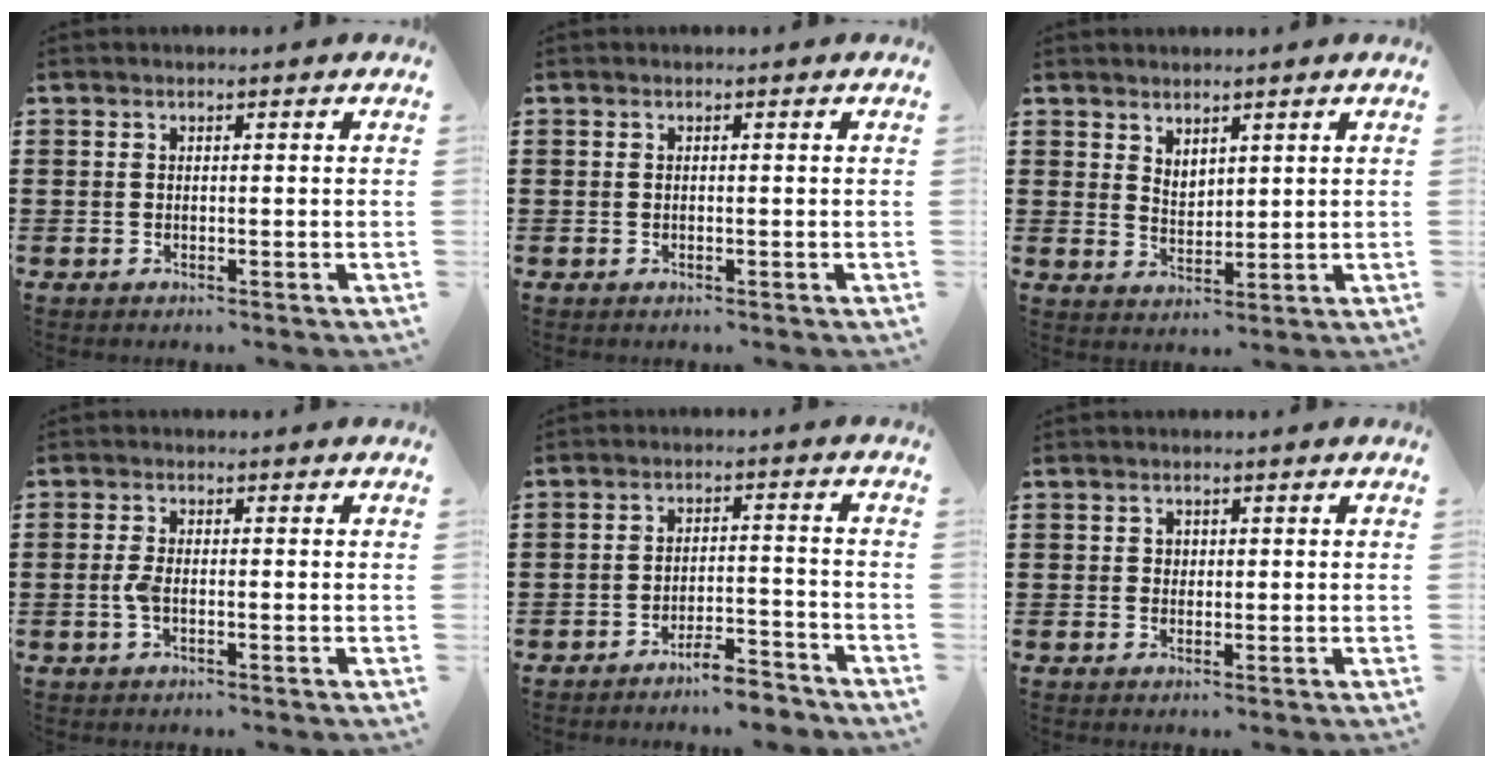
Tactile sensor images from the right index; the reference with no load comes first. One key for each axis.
{"total": 0.0}
{"total": 2.6, "fx": 2.4, "fy": 1.1, "fz": 0.1, "tx": -0.009, "ty": 0.002, "tz": 0.046}
{"total": 2.2, "fx": -0.6, "fy": 0.8, "fz": 2.0, "tx": -0.059, "ty": -0.008, "tz": -0.017}
{"total": 4.6, "fx": -4.3, "fy": 0.4, "fz": 1.6, "tx": -0.028, "ty": 0.004, "tz": -0.082}
{"total": 0.8, "fx": 0.4, "fy": 0.7, "fz": 0.2, "tx": -0.005, "ty": 0.003, "tz": 0.008}